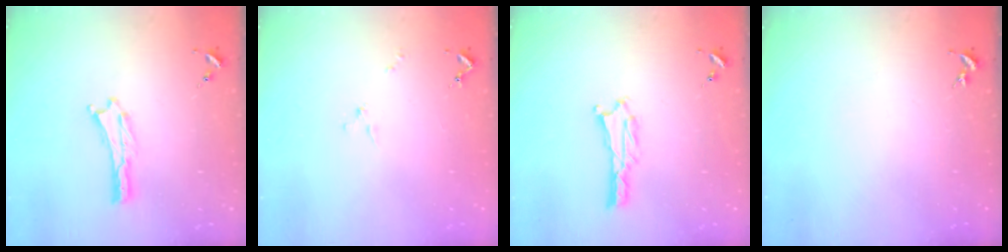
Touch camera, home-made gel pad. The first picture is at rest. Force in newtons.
{"total": 1.3, "press": 1.2, "slide": 0.1}
{"total": 2.0, "press": 2.0, "slide": 0.3}
{"total": 0.0}